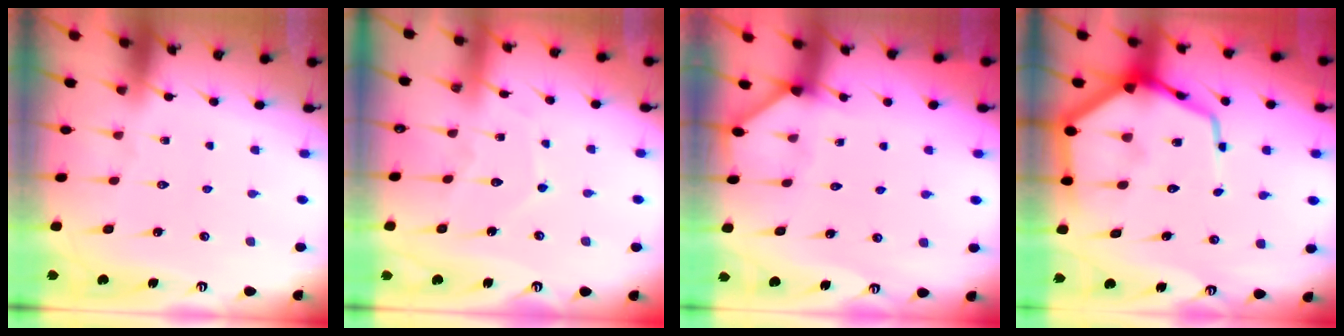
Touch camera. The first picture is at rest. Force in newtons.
{"total": 6.0, "press": 6.0, "slide": 0.8}
{"total": 2.0, "press": 2.0, "slide": 0.2}
{"total": 14.9, "press": 14.8, "slide": 1.6}